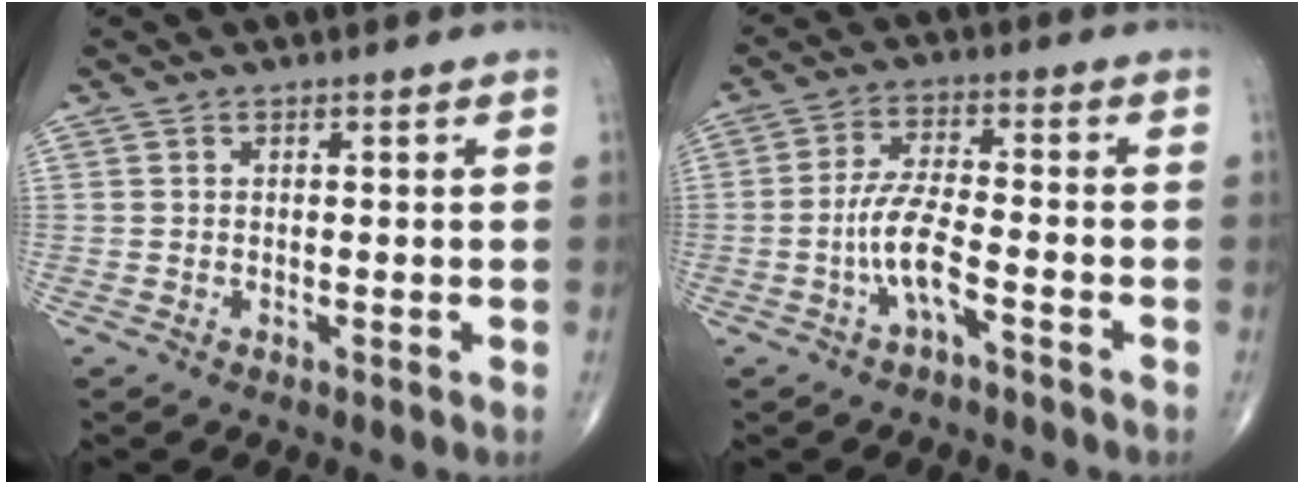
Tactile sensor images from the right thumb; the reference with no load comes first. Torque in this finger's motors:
{"motor_torque": [3.05, 1.96, 0.89, -0.13, 0.31]}